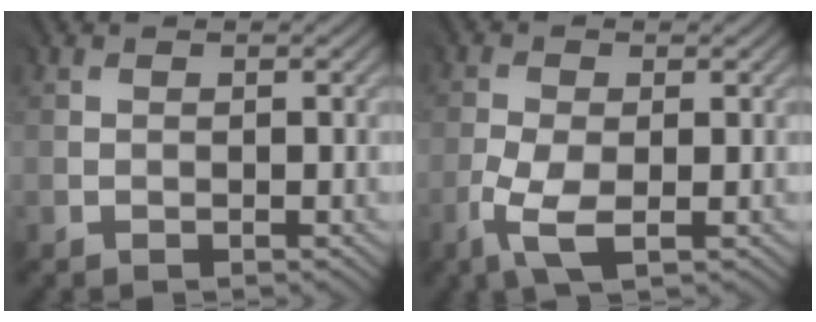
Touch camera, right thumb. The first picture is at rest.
{"total": 4.4, "force": [-2.1, 1.6, 3.5], "torque": [-0.092, -0.004, -0.046]}